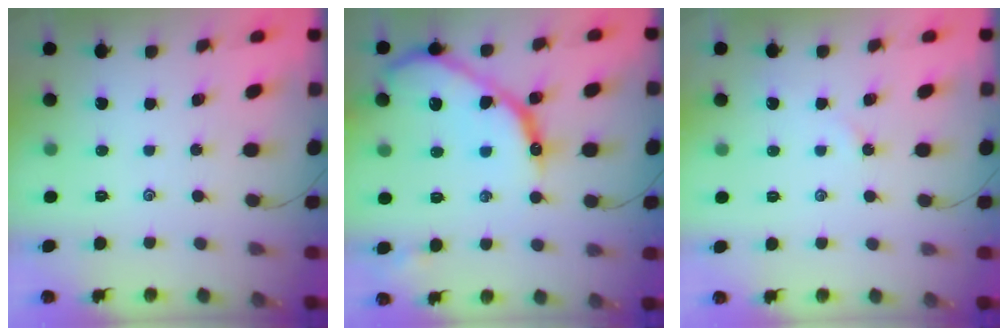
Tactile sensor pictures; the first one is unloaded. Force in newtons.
{"total": 19.4, "press": 19.3, "slide": 1.7}
{"total": 4.2, "press": 4.2, "slide": 0.4}